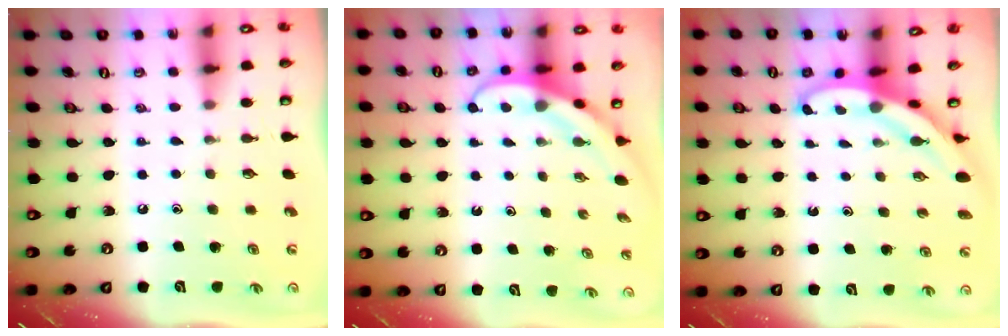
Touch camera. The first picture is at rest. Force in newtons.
{"total": 4.0, "press": 3.9, "slide": 0.3}
{"total": 4.0, "press": 4.0, "slide": 0.1}